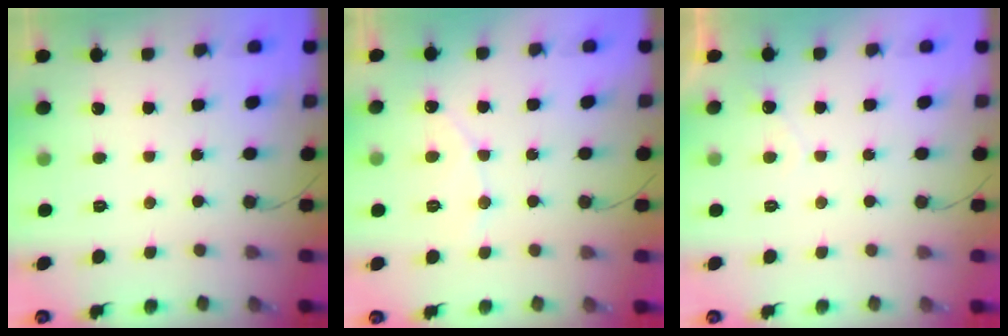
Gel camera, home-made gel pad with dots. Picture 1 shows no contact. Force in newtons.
{"total": 6.4, "press": 6.3, "slide": 0.4}
{"total": 3.2, "press": 3.2, "slide": 0.1}